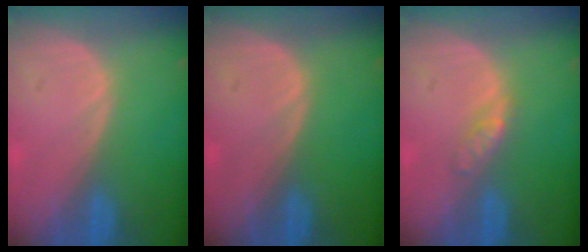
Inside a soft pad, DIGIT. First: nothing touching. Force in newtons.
{"total": 0.0}
{"total": 2.4, "press": 2.4, "slide": 0.2}